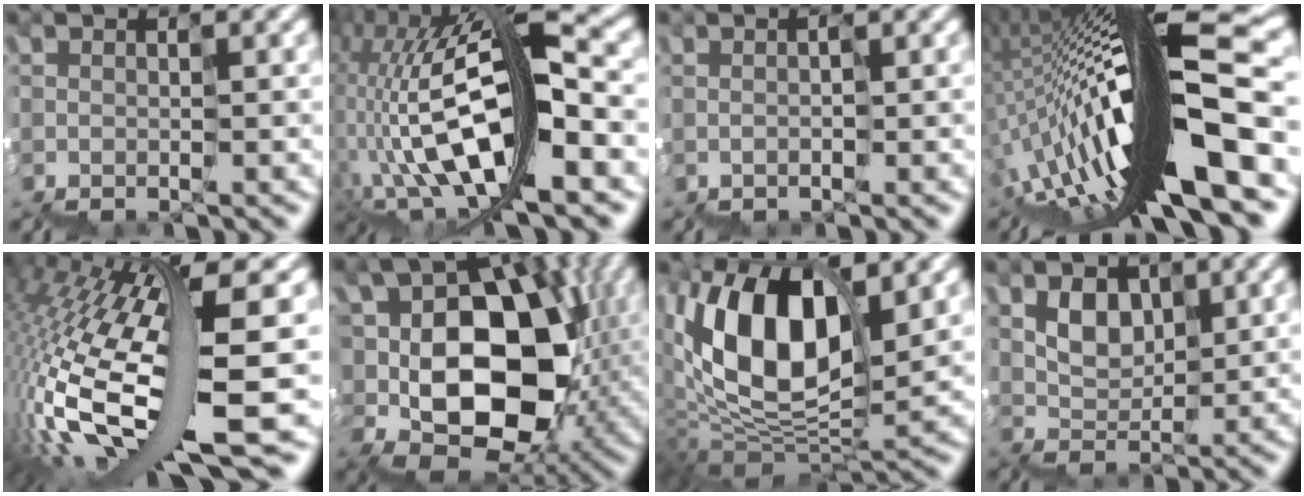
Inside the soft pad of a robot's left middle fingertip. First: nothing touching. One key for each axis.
{"total": 13.1, "fx": -2.9, "fy": 5.1, "fz": 11.7, "tx": -0.258, "ty": 0.027, "tz": -0.046}
{"total": 0.0}
{"total": 14.4, "fx": -3.2, "fy": 3.1, "fz": 13.7, "tx": -0.259, "ty": 0.052, "tz": -0.064}
{"total": 15.4, "fx": -2.1, "fy": 3.4, "fz": 14.9, "tx": -0.319, "ty": -0.015, "tz": -0.015}
{"total": 11.0, "fx": -0.1, "fy": 8.8, "fz": 6.6, "tx": -0.089, "ty": 0.016, "tz": -0.007}
{"total": 10.1, "fx": 4.2, "fy": 5.1, "fz": 7.7, "tx": -0.149, "ty": 0.019, "tz": 0.077}
{"total": 2.3, "fx": 1.7, "fy": 1.1, "fz": -1.1, "tx": 0.006, "ty": 0.015, "tz": 0.035}